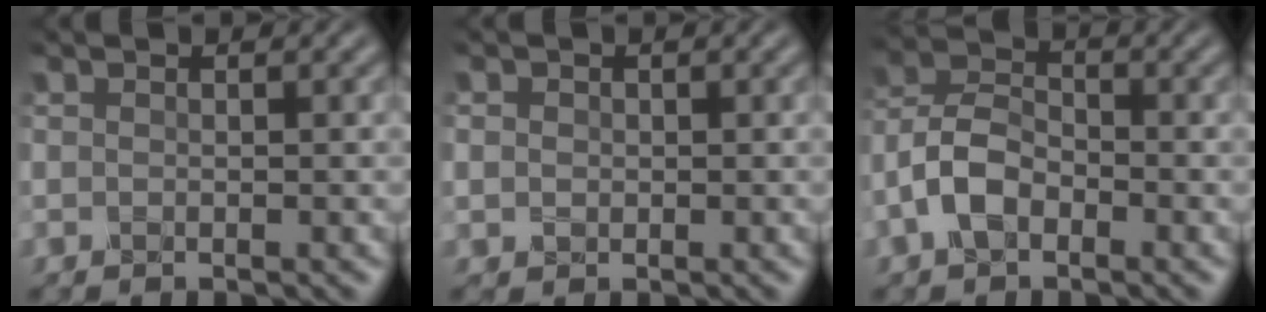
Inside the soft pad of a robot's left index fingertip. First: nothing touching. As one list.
[{"total": 2.9, "force": [1.0, 2.5, 1.1], "torque": [-0.001, 0.026, -0.008]}, {"total": 4.2, "force": [-2.0, 2.4, 2.8], "torque": [-0.062, 0.013, -0.045]}]